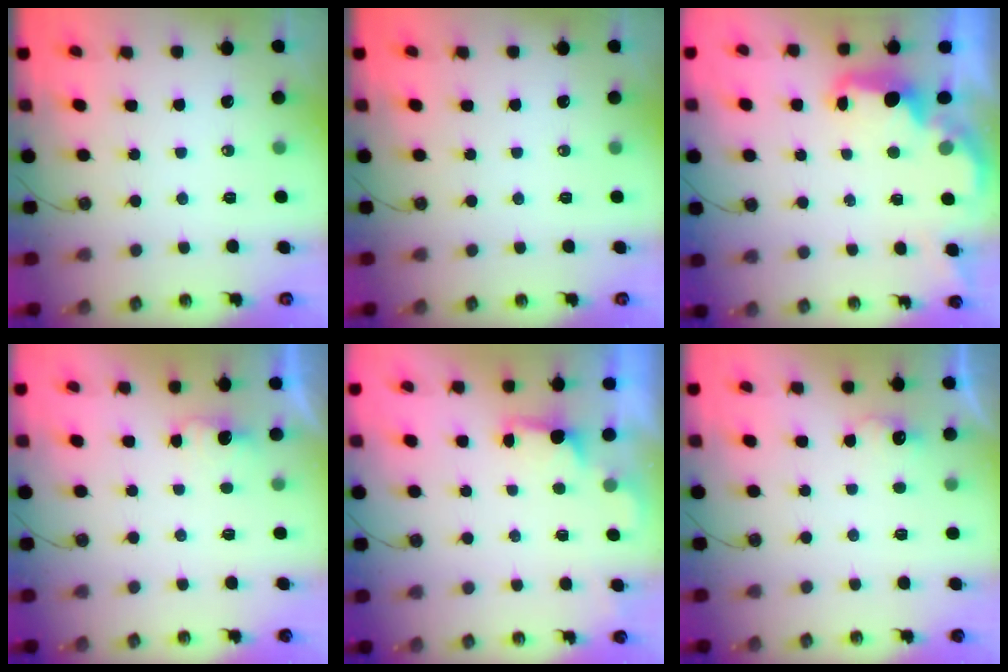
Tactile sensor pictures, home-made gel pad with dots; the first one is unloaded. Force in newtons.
{"total": 0.0}
{"total": 2.4, "press": 2.3, "slide": 0.8}
{"total": 1.8, "press": 1.6, "slide": 0.9}
{"total": 1.2, "press": 0.8, "slide": 0.8}
{"total": 5.1, "press": 5.0, "slide": 0.9}